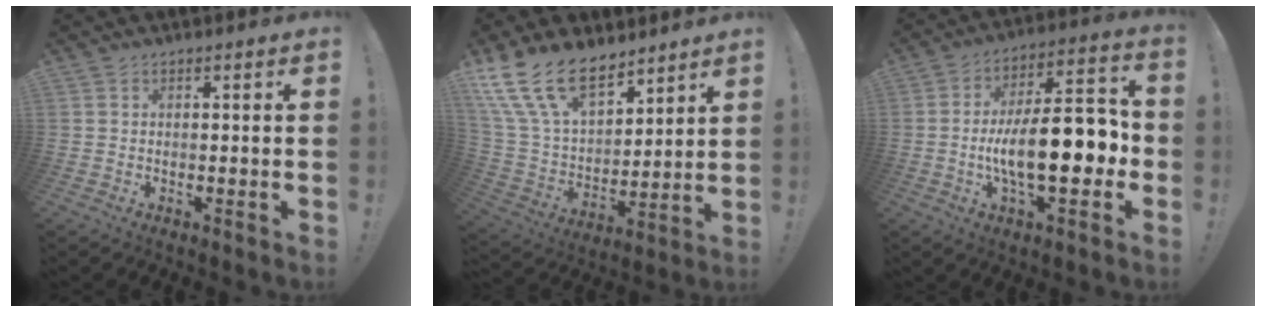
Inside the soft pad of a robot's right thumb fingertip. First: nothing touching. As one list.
[{"total": 19.1, "force": [13.0, 9.8, 9.9], "torque": [-0.202, -0.084, 0.244]}, {"total": 19.0, "force": [-3.5, 6.9, 17.3], "torque": [-0.292, 0.009, -0.057]}]